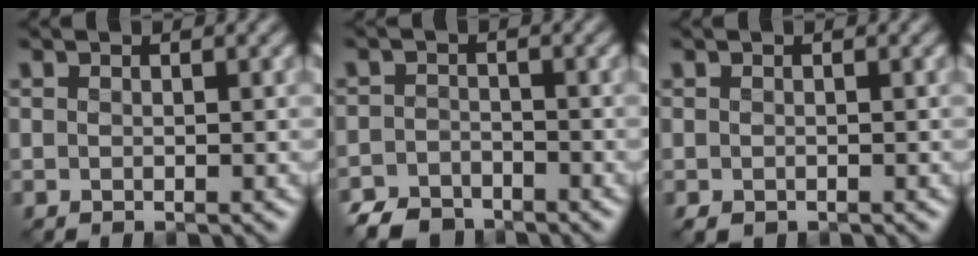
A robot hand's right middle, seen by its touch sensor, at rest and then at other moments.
{"total": 3.8, "force": [-3.3, 1.8, 1.0], "torque": [-0.016, -0.004, -0.065]}
{"total": 0.8, "force": [-0.5, 0.5, 0.4], "torque": [-0.007, -0.005, -0.007]}